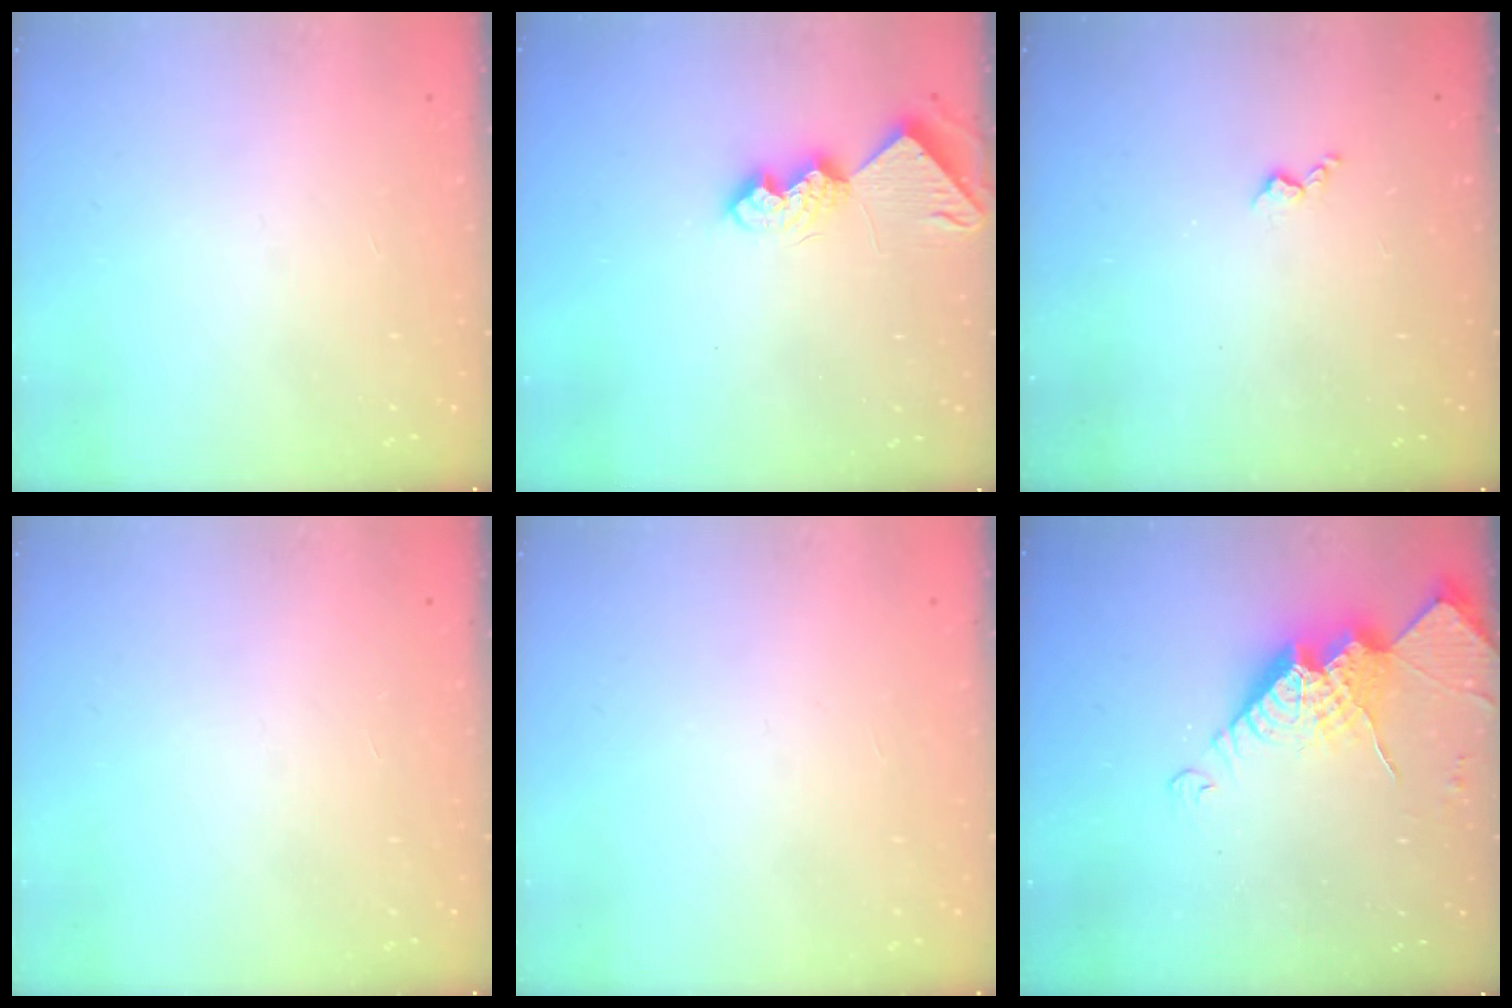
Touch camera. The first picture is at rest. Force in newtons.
{"total": 9.6, "press": 9.6, "slide": 0.6}
{"total": 3.3, "press": 3.2, "slide": 0.6}
{"total": 0.0}
{"total": 0.0}
{"total": 16.0, "press": 16.0, "slide": 1.5}